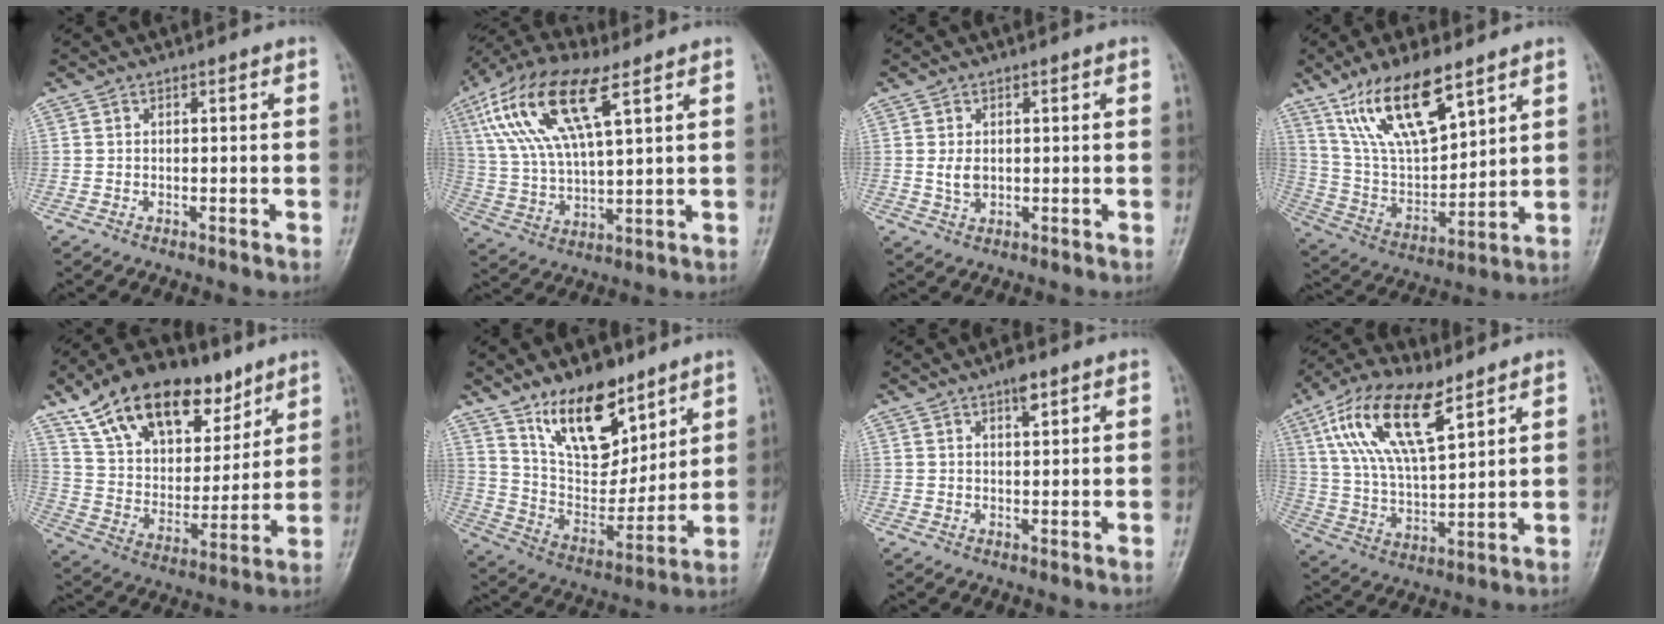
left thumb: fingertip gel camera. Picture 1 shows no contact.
{"total": 17.5, "force": [7.9, 6.3, 14.3], "torque": [-0.293, -0.002, 0.150]}
{"total": 2.7, "force": [0.3, 1.8, 1.9], "torque": [-0.031, -0.006, 0.011]}
{"total": 17.6, "force": [11.0, 6.6, 12.1], "torque": [-0.198, -0.045, 0.221]}
{"total": 23.3, "force": [14.6, 12.4, 13.3], "torque": [-0.186, -0.035, 0.257]}
{"total": 17.2, "force": [11.3, 8.5, 9.8], "torque": [-0.108, -0.074, 0.212]}
{"total": 3.1, "force": [1.9, 1.0, 2.2], "torque": [-0.029, -0.006, 0.030]}
{"total": 17.0, "force": [8.9, 6.8, 12.9], "torque": [-0.231, -0.020, 0.171]}